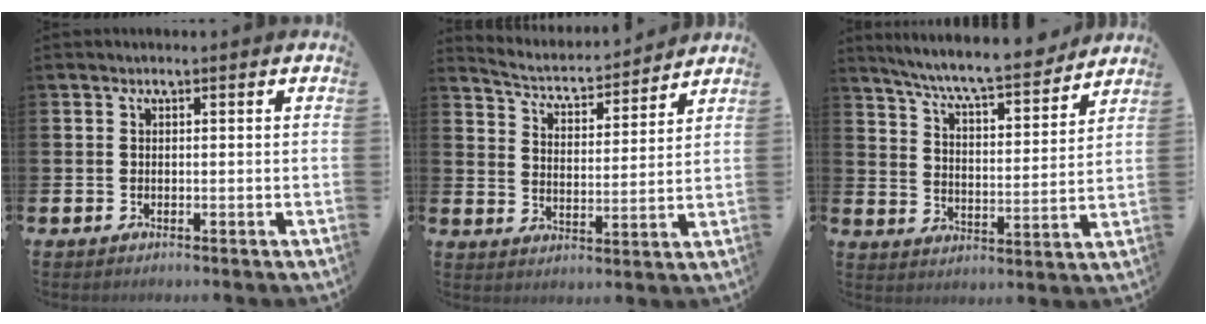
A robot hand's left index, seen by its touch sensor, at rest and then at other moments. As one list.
[{"total": 3.8, "force": [3.6, 1.0, 0.7], "torque": [-0.038, -0.034, 0.055]}, {"total": 7.9, "force": [7.4, 0.5, 2.7], "torque": [-0.076, -0.056, 0.125]}]